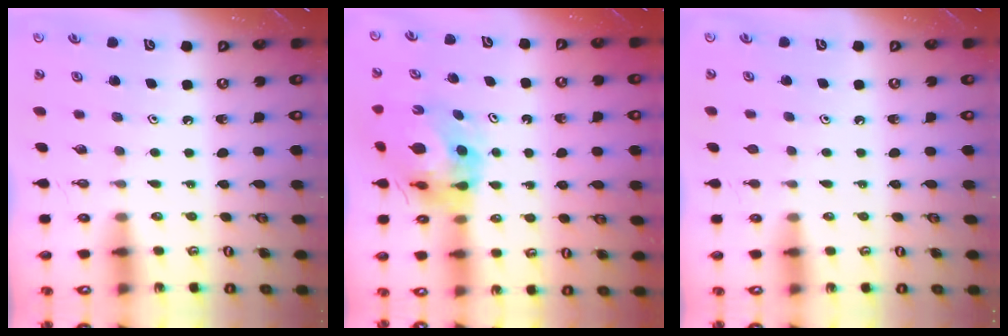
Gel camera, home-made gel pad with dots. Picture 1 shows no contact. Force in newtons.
{"total": 10.9, "press": 10.9, "slide": 1.2}
{"total": 0.6, "press": 0.6, "slide": 0.2}